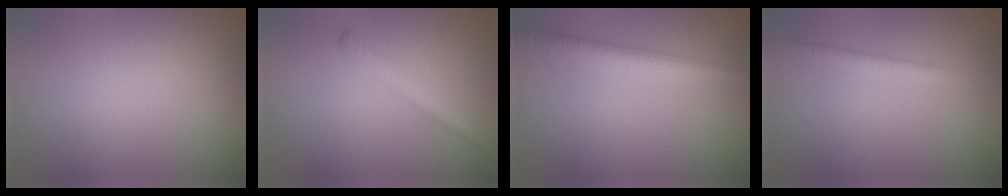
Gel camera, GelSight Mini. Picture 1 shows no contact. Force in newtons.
{"total": 1.6, "press": 1.6, "slide": 0.1}
{"total": 4.2, "press": 4.2, "slide": 0.1}
{"total": 1.9, "press": 1.9, "slide": 0.0}